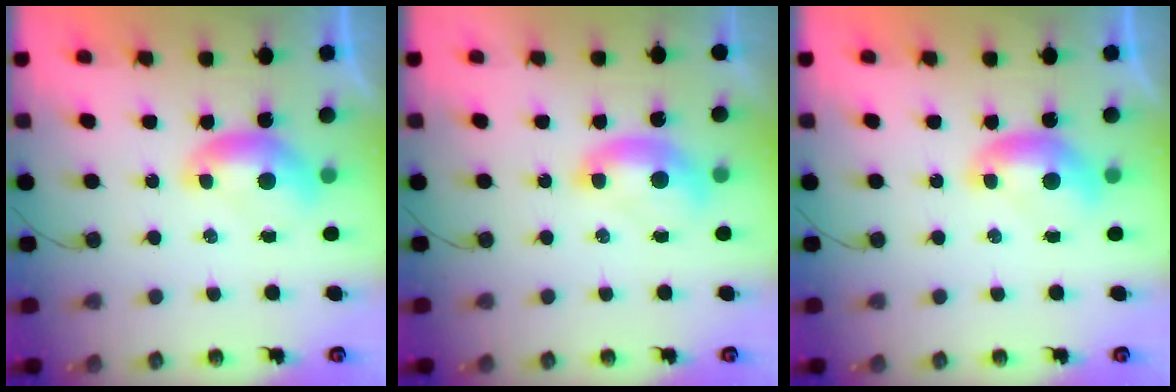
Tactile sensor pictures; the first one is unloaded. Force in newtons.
{"total": 1.7, "press": 1.6, "slide": 0.3}
{"total": 0.0}